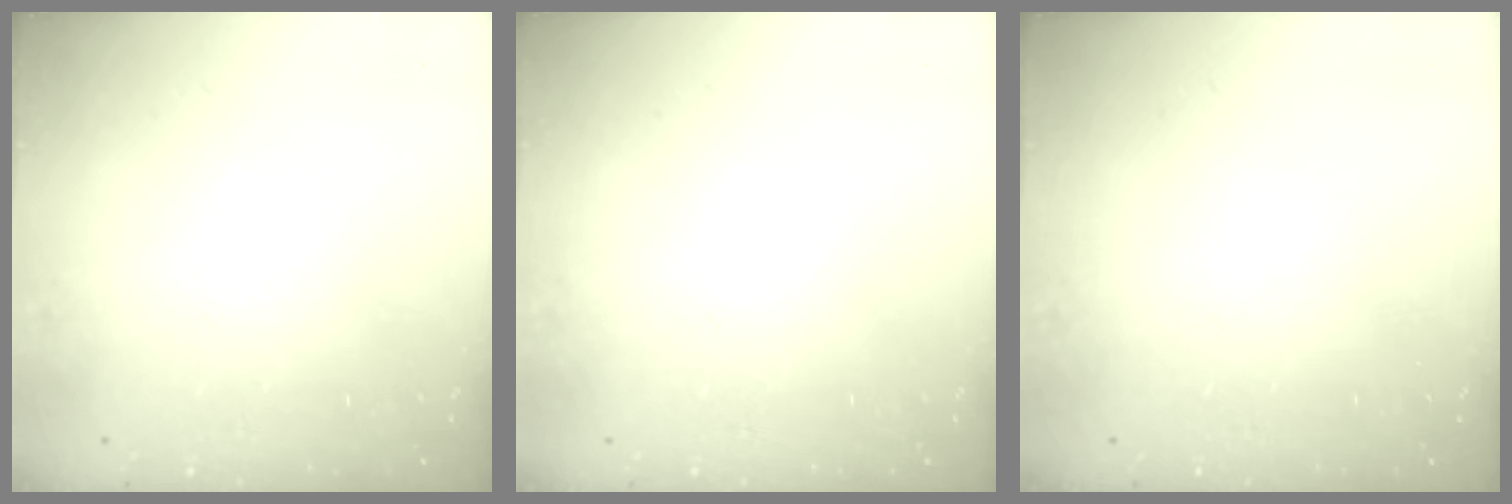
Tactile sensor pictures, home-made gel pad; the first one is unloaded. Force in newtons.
{"total": 0.0}
{"total": 0.0}